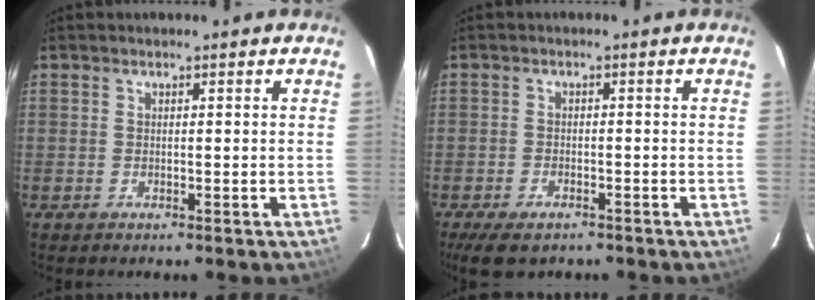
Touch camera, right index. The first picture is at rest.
{"total": 6.3, "force": [-4.6, 2.8, 3.2], "torque": [-0.080, -0.016, -0.075]}